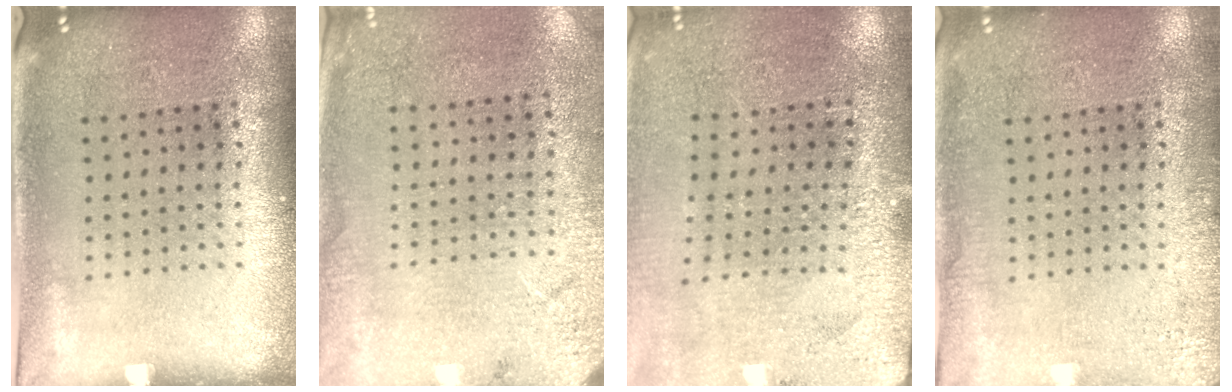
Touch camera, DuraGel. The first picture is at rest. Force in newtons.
{"total": 2.6, "press": 2.4, "slide": 0.9}
{"total": 2.8, "press": 2.8, "slide": 0.2}
{"total": 2.5, "press": 2.4, "slide": 0.5}